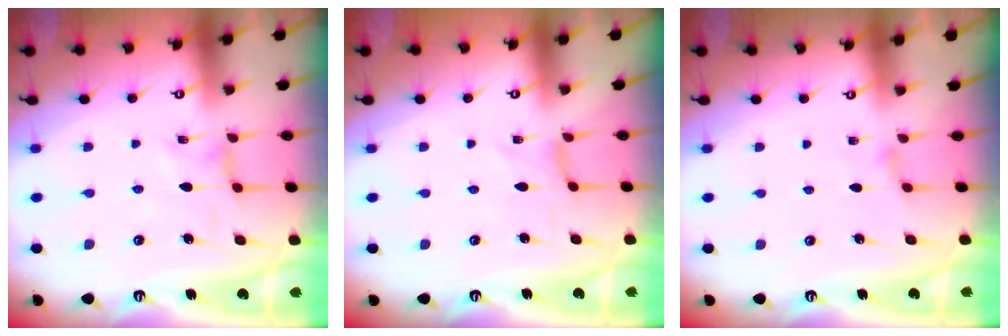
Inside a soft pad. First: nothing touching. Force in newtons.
{"total": 0.0}
{"total": 1.6, "press": 1.6, "slide": 0.3}